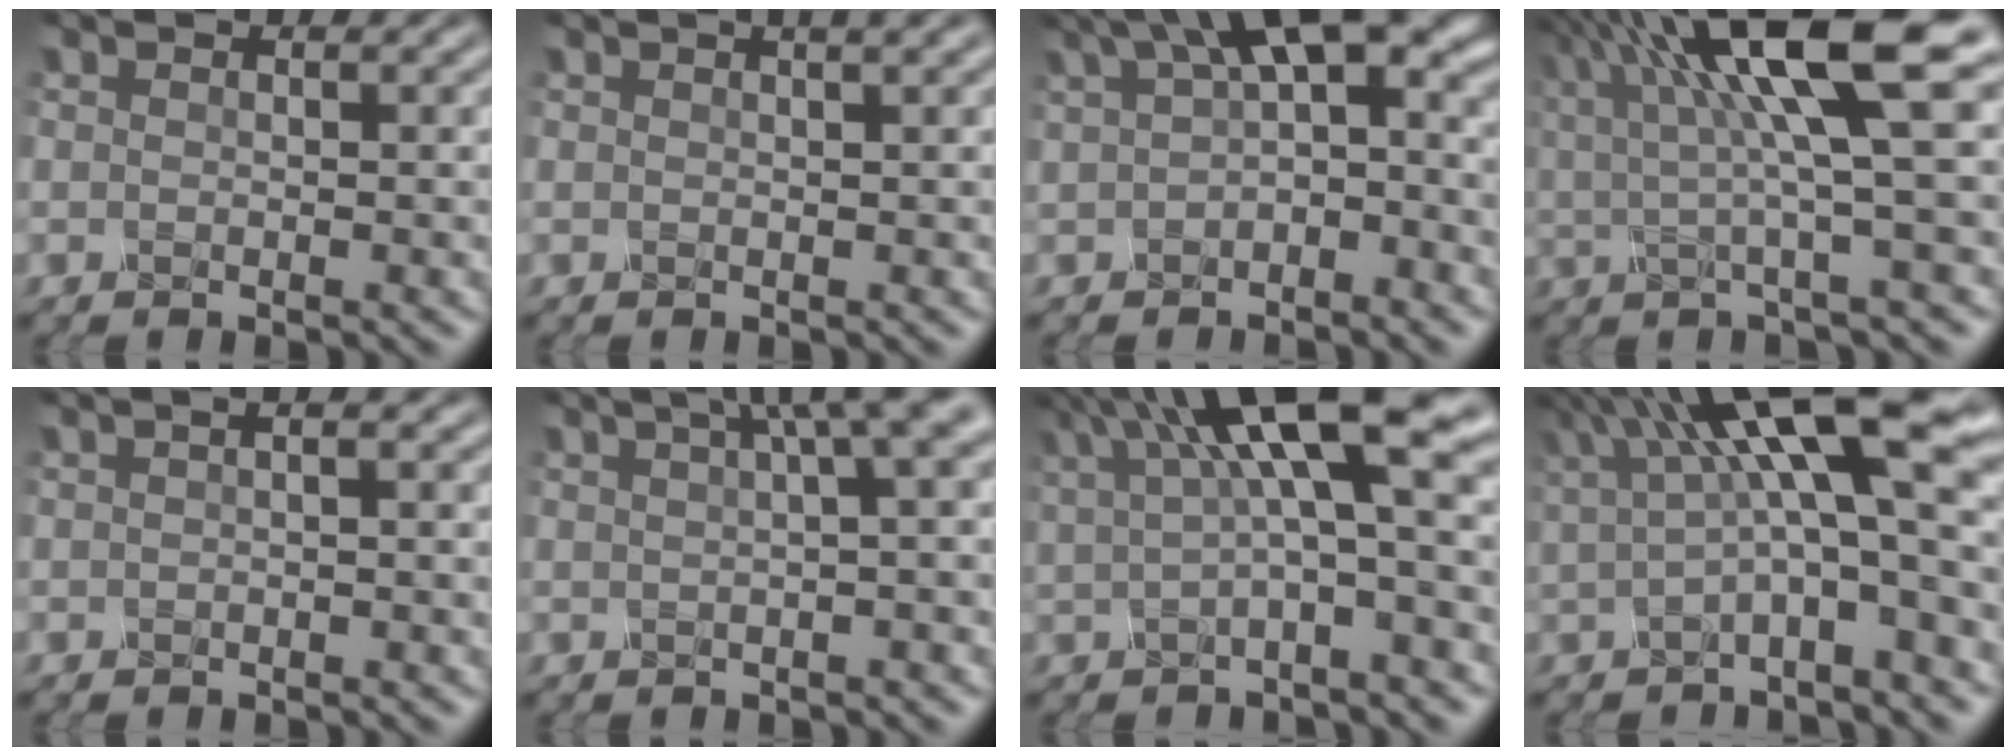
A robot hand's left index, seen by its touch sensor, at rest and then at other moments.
{"total": 1.7, "force": [1.0, 0.4, 1.3], "torque": [-0.013, 0.003, 0.009]}
{"total": 7.4, "force": [2.5, 2.8, 6.3], "torque": [-0.092, 0.020, 0.030]}
{"total": 11.3, "force": [3.9, 2.1, 10.4], "torque": [-0.167, 0.011, 0.065]}
{"total": 2.1, "force": [0.7, 0.7, 1.8], "torque": [-0.020, 0.004, -0.001]}
{"total": 7.1, "force": [3.2, 2.1, 6.0], "torque": [-0.046, 0.032, 0.034]}
{"total": 9.2, "force": [3.1, 2.2, 8.4], "torque": [-0.139, 0.016, 0.047]}
{"total": 11.6, "force": [3.3, 2.9, 10.7], "torque": [-0.165, 0.019, 0.049]}